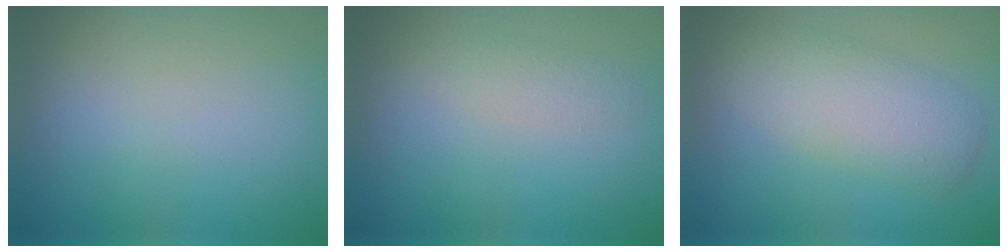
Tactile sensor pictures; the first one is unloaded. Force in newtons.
{"total": 1.3, "press": 1.3, "slide": 0.1}
{"total": 4.8, "press": 4.8, "slide": 0.1}